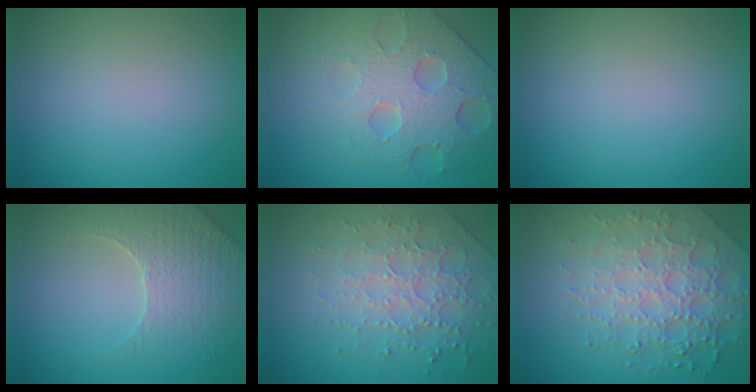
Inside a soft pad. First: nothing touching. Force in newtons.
{"total": 6.3, "press": 5.2, "slide": 3.7}
{"total": 0.0}
{"total": 3.8, "press": 3.7, "slide": 0.9}
{"total": 3.7, "press": 3.6, "slide": 1.1}
{"total": 7.7, "press": 5.3, "slide": 5.5}